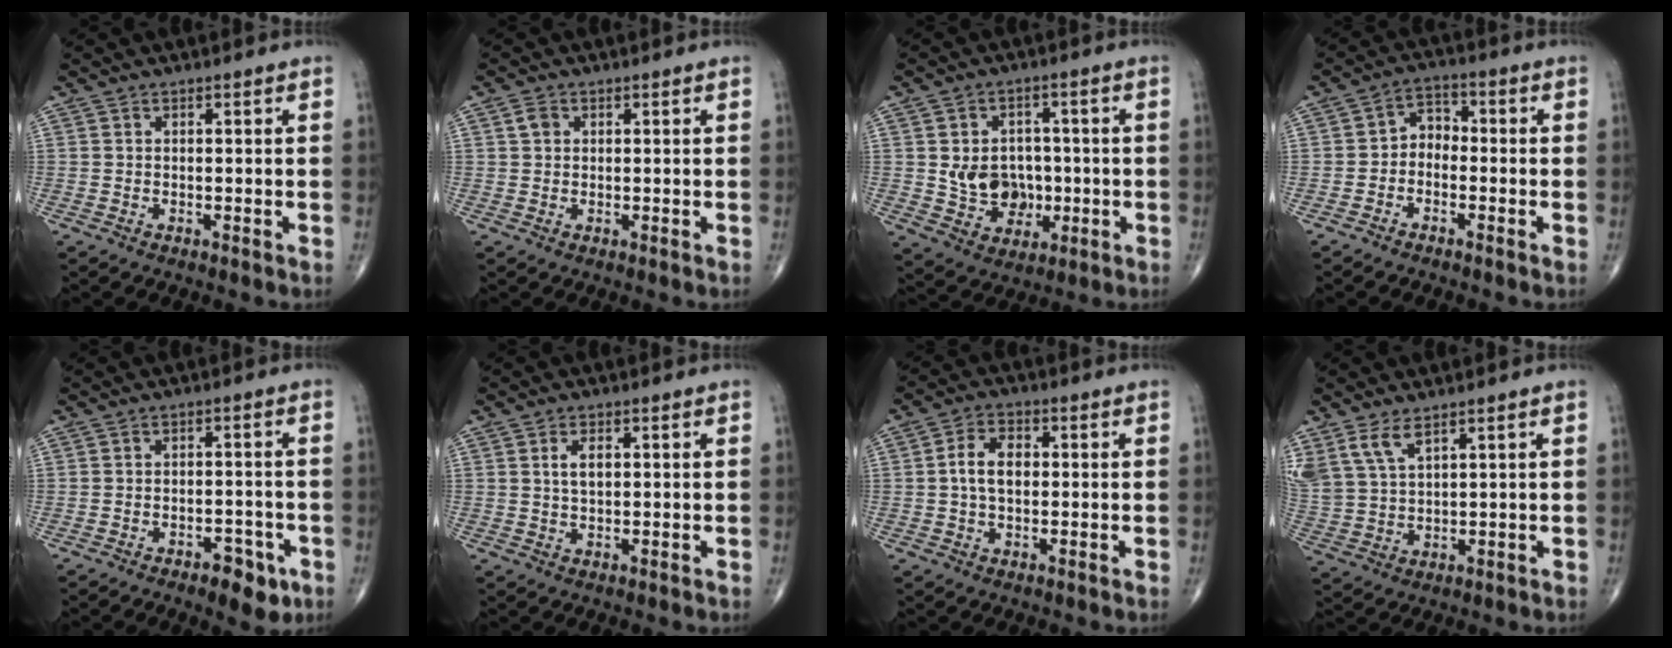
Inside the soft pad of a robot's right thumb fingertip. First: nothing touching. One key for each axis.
{"total": 2.0, "fx": 0.6, "fy": 1.6, "fz": 1.0, "tx": -0.016, "ty": 0.003, "tz": 0.010}
{"total": 9.4, "fx": -0.3, "fy": 7.8, "fz": 5.2, "tx": -0.043, "ty": 0.004, "tz": 0.006}
{"total": 4.3, "fx": -1.3, "fy": 3.3, "fz": 2.6, "tx": -0.024, "ty": 0.027, "tz": -0.038}
{"total": 6.5, "fx": -3.5, "fy": 3.2, "fz": 4.4, "tx": -0.042, "ty": 0.019, "tz": -0.045}
{"total": 3.4, "fx": 0.8, "fy": 1.8, "fz": 2.7, "tx": -0.049, "ty": -0.001, "tz": 0.014}
{"total": 6.3, "fx": 0.3, "fy": 4.0, "fz": 4.8, "tx": -0.084, "ty": 0.015, "tz": -0.002}
{"total": 7.7, "fx": 4.8, "fy": 3.4, "fz": 5.0, "tx": -0.111, "ty": -0.010, "tz": 0.109}